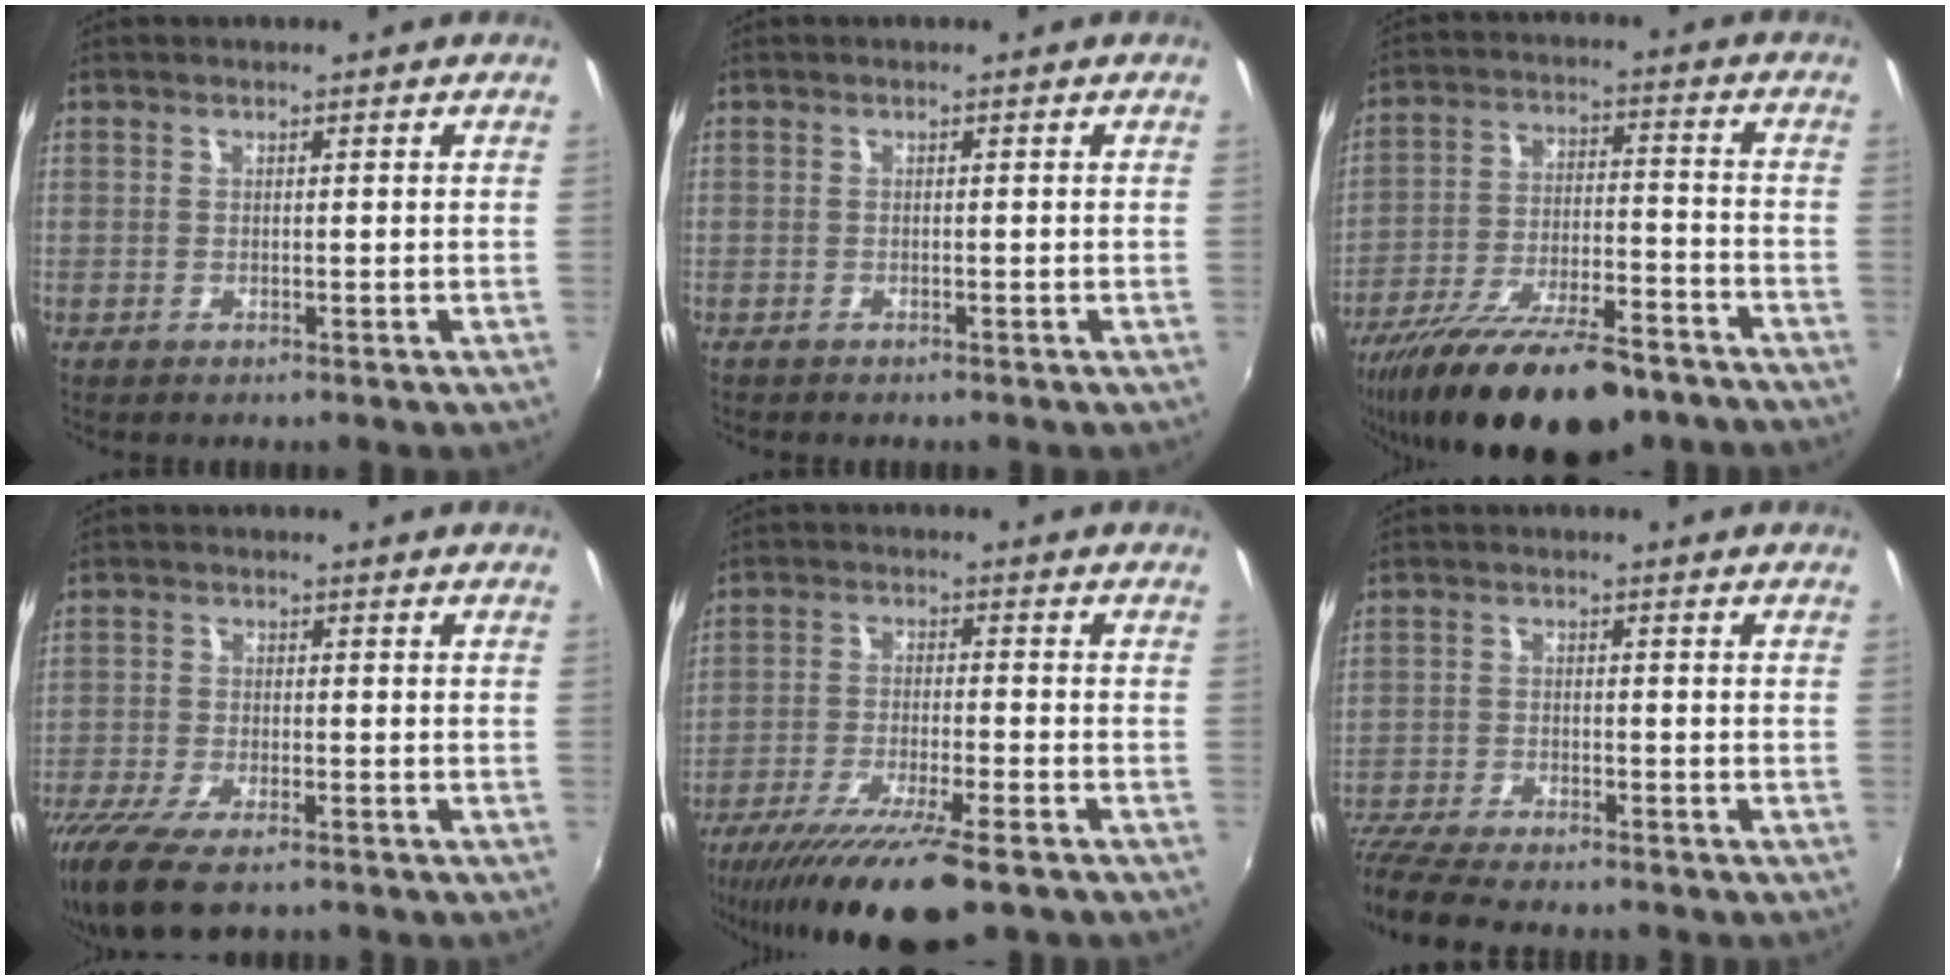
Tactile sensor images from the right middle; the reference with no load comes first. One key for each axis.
{"total": 0.6, "fx": -0.5, "fy": 0.2, "fz": 0.1, "tx": -0.004, "ty": -0.002, "tz": -0.010}
{"total": 22.1, "fx": -16.8, "fy": 6.7, "fz": 12.7, "tx": -0.236, "ty": -0.041, "tz": -0.260}
{"total": 12.6, "fx": -9.2, "fy": 4.2, "fz": 7.5, "tx": -0.174, "ty": -0.046, "tz": -0.165}
{"total": 15.7, "fx": -11.7, "fy": 2.2, "fz": 10.3, "tx": -0.206, "ty": -0.048, "tz": -0.197}
{"total": 11.4, "fx": -10.0, "fy": 2.2, "fz": 5.0, "tx": -0.130, "ty": -0.037, "tz": -0.179}